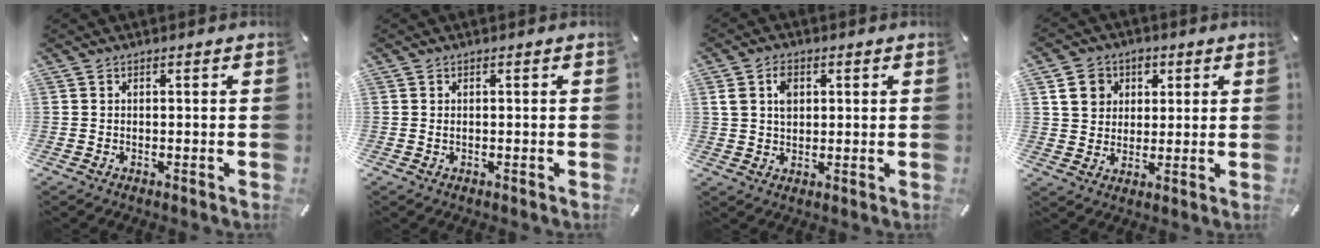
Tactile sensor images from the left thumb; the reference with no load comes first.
{"total": 0.5, "force": [0.0, 0.3, 0.4], "torque": [-0.009, 0.001, -0.001]}
{"total": 5.8, "force": [1.6, 4.3, 3.5], "torque": [-0.067, 0.001, 0.023]}
{"total": 8.1, "force": [2.4, 7.3, 2.4], "torque": [-0.039, 0.004, 0.045]}